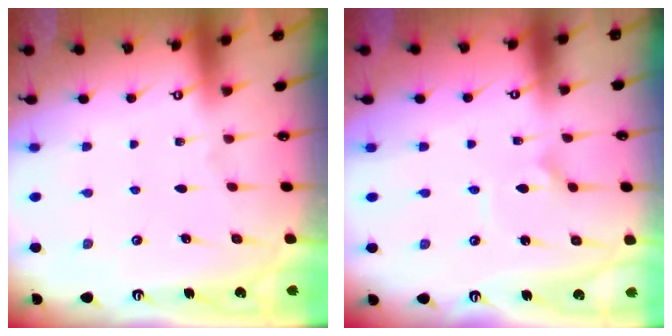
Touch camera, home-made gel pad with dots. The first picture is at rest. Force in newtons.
{"total": 1.8, "press": 1.8, "slide": 0.1}